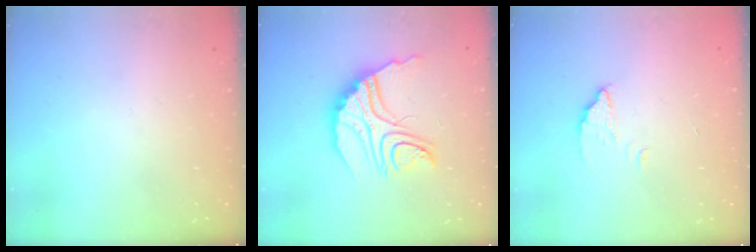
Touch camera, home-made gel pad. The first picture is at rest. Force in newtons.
{"total": 14.3, "press": 14.2, "slide": 1.2}
{"total": 2.2, "press": 2.2, "slide": 0.1}